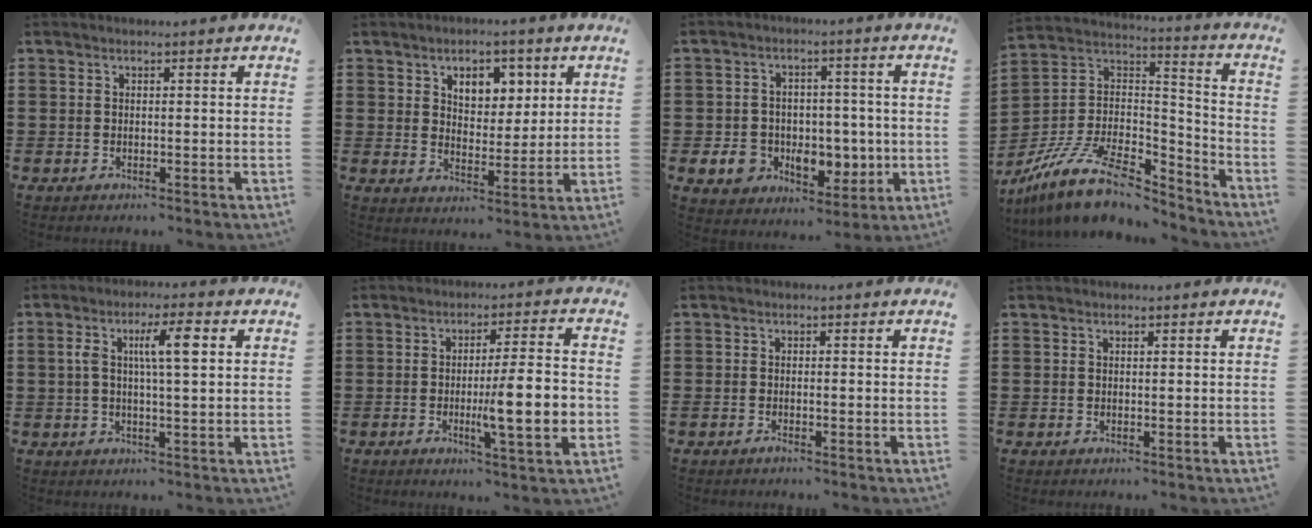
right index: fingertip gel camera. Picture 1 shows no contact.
{"total": 5.6, "force": [2.8, 3.8, 3.0], "torque": [-0.052, 0.007, 0.044]}
{"total": 7.7, "force": [-0.8, 6.8, 3.6], "torque": [-0.075, 0.004, -0.006]}
{"total": 13.1, "force": [-9.5, 4.7, 7.7], "torque": [-0.155, 0.024, -0.177]}
{"total": 6.9, "force": [1.7, 1.4, 6.5], "torque": [-0.122, 0.004, 0.022]}
{"total": 10.4, "force": [-1.7, 1.5, 10.2], "torque": [-0.153, -0.008, -0.030]}
{"total": 0.6, "force": [-0.4, 0.0, 0.4], "torque": [-0.009, -0.004, -0.007]}
{"total": 0.0}